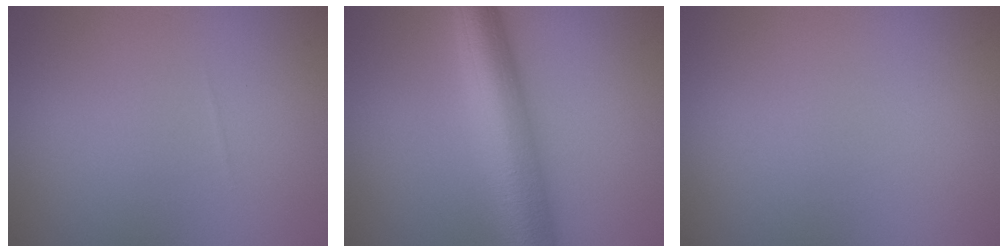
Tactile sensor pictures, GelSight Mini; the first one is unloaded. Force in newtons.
{"total": 7.4, "press": 7.4, "slide": 0.2}
{"total": 0.0}